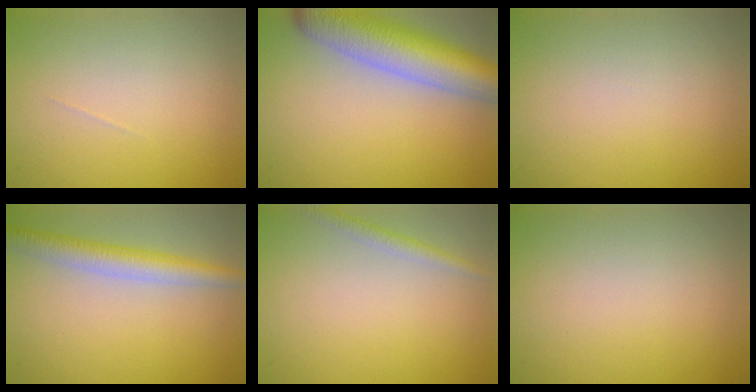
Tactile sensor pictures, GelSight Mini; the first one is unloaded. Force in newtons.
{"total": 8.7, "press": 8.7, "slide": 0.5}
{"total": 0.0}
{"total": 4.0, "press": 4.0, "slide": 0.1}
{"total": 1.5, "press": 1.5, "slide": 0.0}
{"total": 0.0}